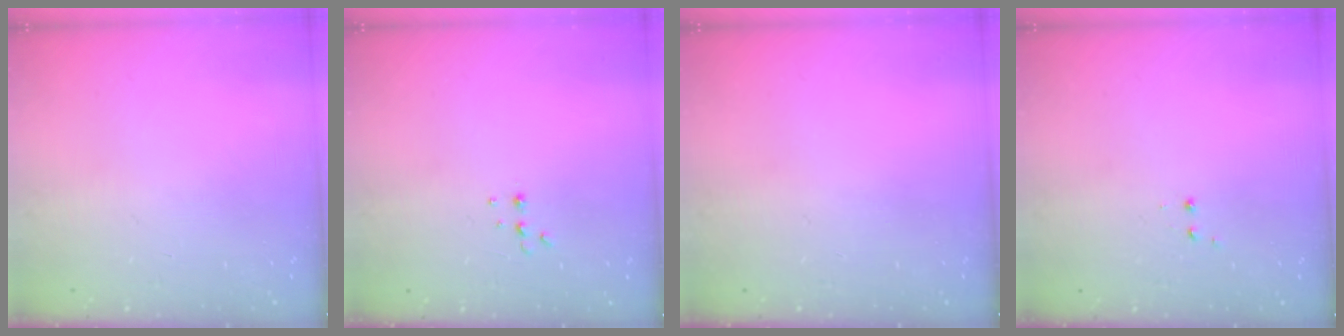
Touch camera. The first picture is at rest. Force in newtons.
{"total": 4.4, "press": 4.3, "slide": 1.0}
{"total": 0.0}
{"total": 1.2, "press": 1.1, "slide": 0.5}